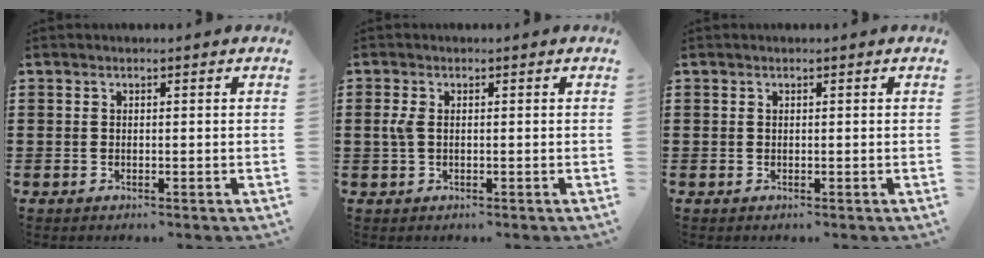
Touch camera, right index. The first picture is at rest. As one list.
[{"total": 2.4, "force": [0.2, 1.2, 2.0], "torque": [-0.064, -0.003, -0.006]}, {"total": 0.0}]